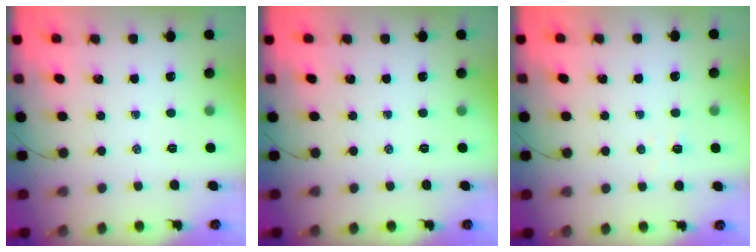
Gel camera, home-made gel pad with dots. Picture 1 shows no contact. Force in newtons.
{"total": 0.0}
{"total": 3.1, "press": 2.9, "slide": 0.9}